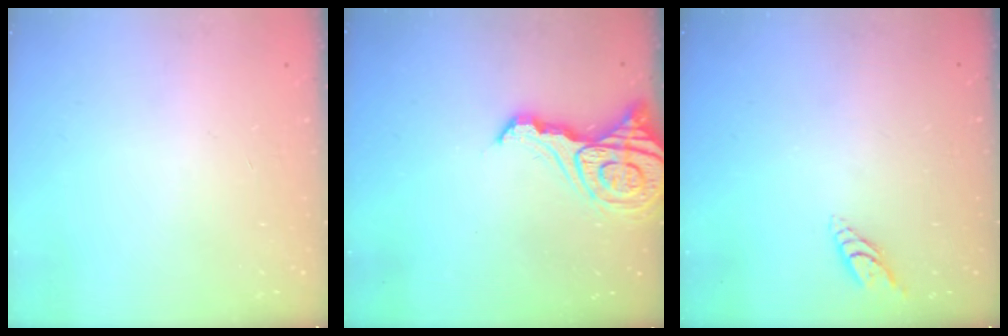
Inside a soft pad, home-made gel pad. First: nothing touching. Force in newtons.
{"total": 12.8, "press": 12.7, "slide": 1.2}
{"total": 6.0, "press": 6.0, "slide": 0.7}